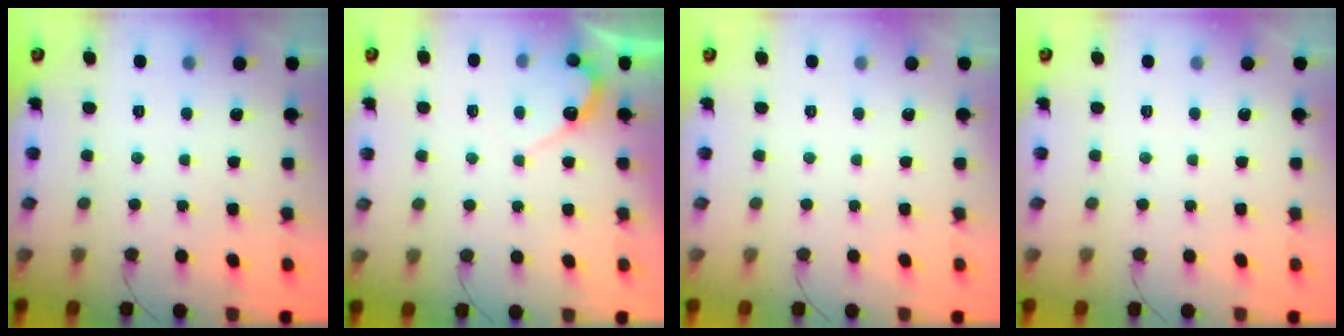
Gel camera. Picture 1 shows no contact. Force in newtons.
{"total": 6.1, "press": 6.1, "slide": 0.3}
{"total": 0.0}
{"total": 0.0}